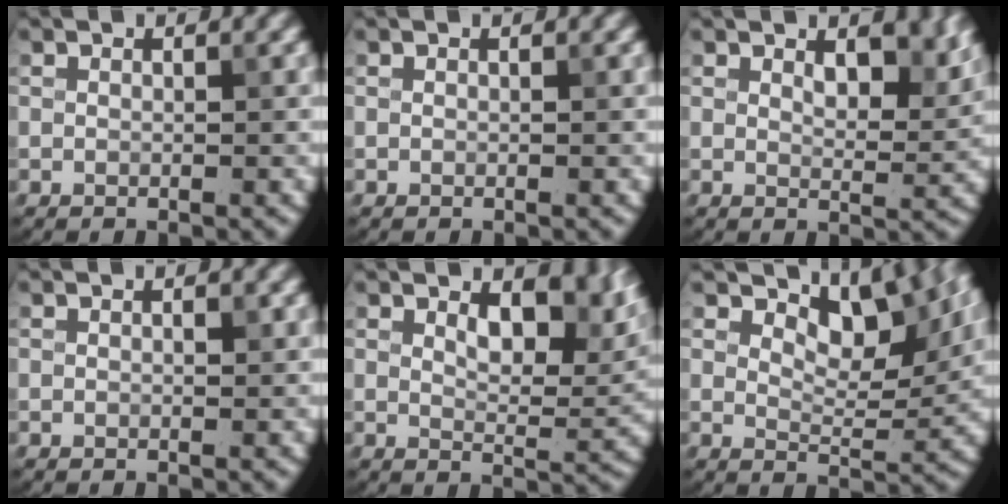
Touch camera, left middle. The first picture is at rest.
{"total": 0.0}
{"total": 3.6, "force": [1.9, 1.7, 2.6], "torque": [-0.039, -0.007, 0.030]}
{"total": 0.6, "force": [0.1, 0.2, 0.6], "torque": [-0.008, 0.001, 0.002]}
{"total": 6.5, "force": [2.8, 3.1, 4.9], "torque": [-0.073, -0.009, 0.045]}
{"total": 5.7, "force": [3.3, 2.6, 3.9], "torque": [-0.055, -0.011, 0.044]}